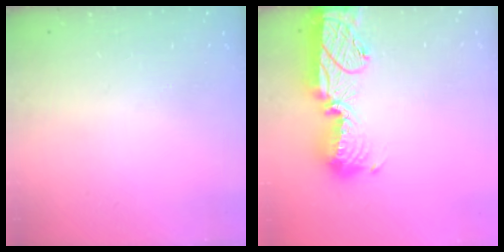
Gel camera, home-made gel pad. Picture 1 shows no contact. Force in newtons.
{"total": 17.8, "press": 17.8, "slide": 1.2}